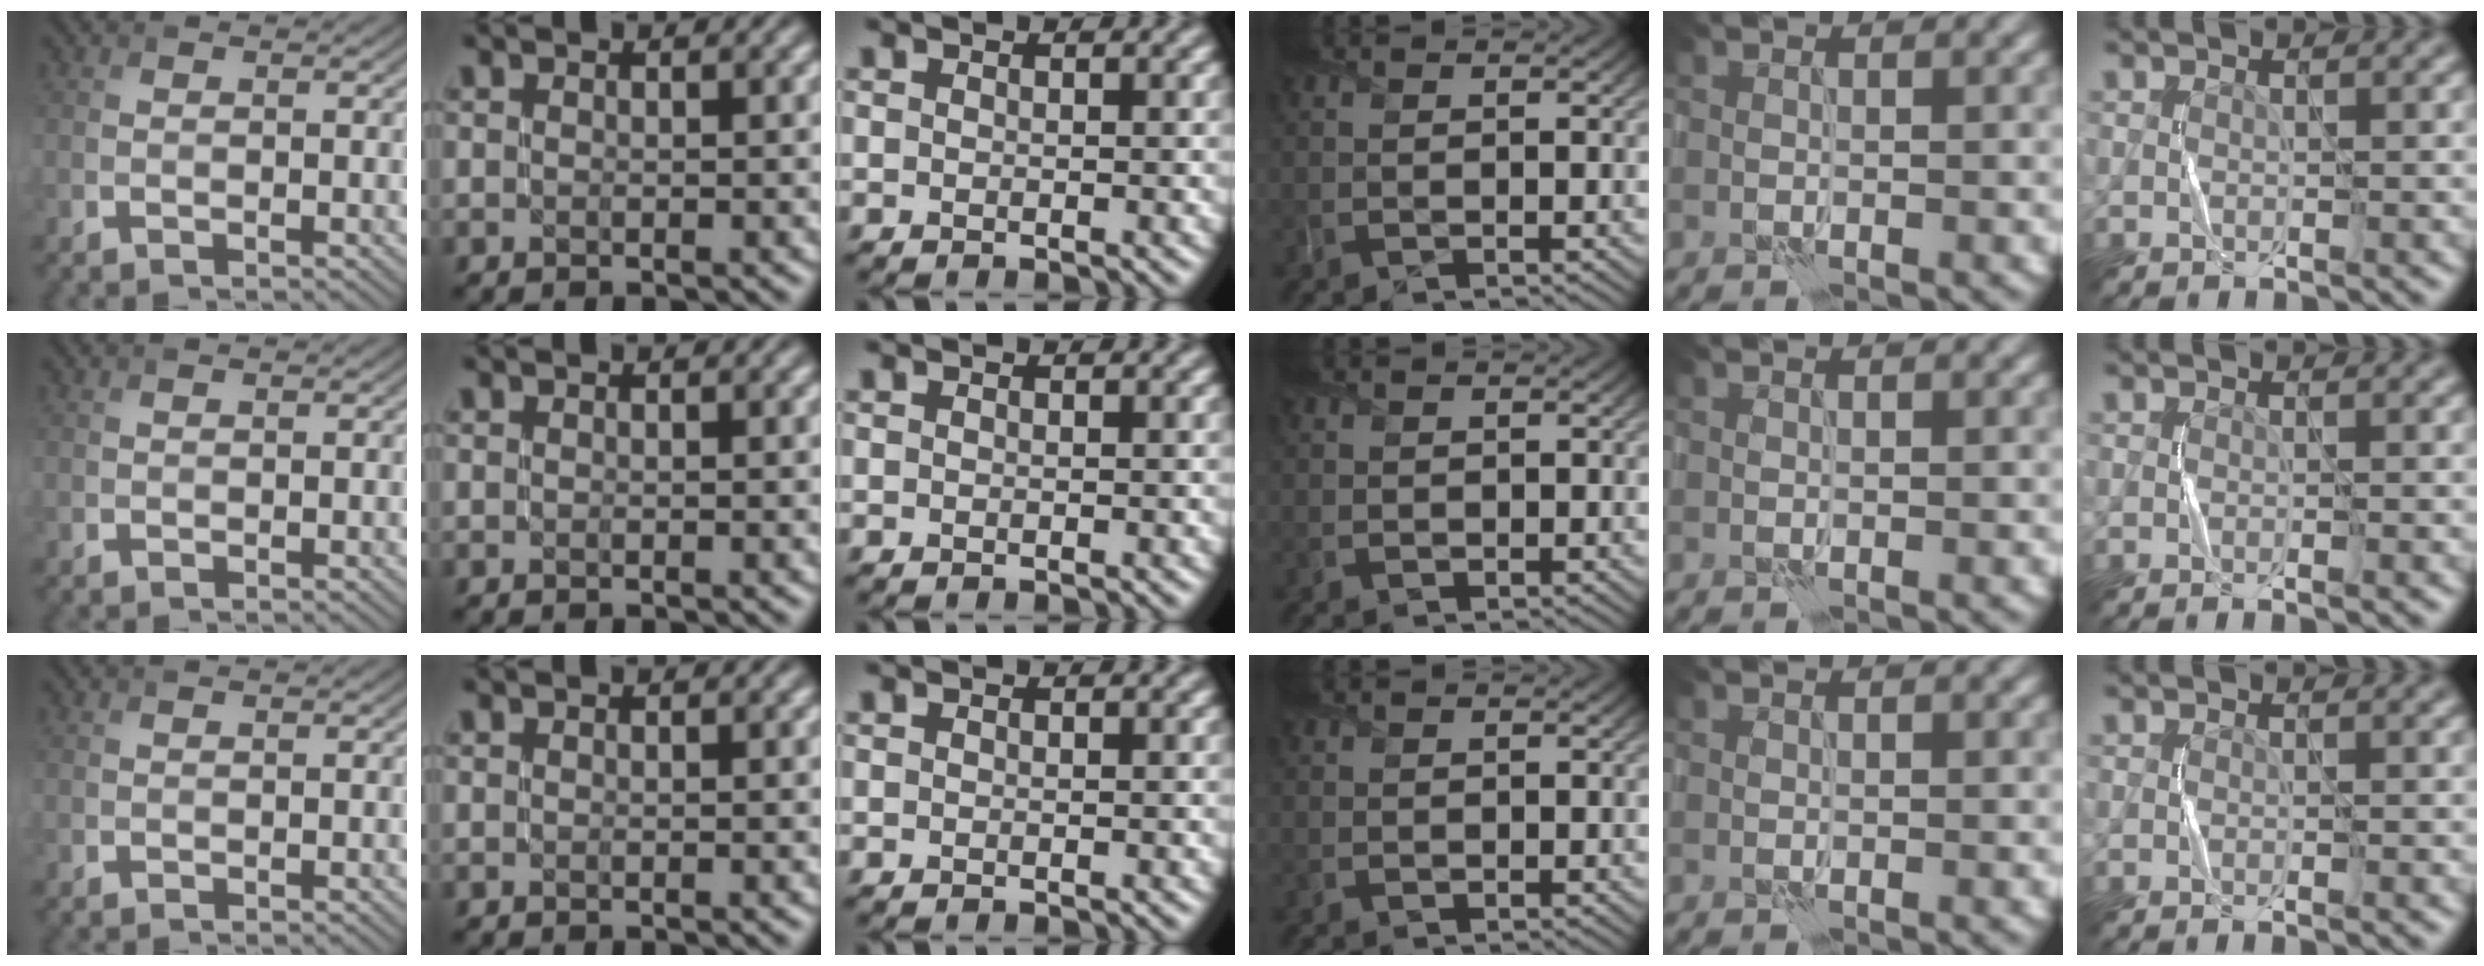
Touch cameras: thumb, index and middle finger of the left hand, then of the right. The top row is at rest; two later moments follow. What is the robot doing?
{"motion": "fold", "object": "shorts"}